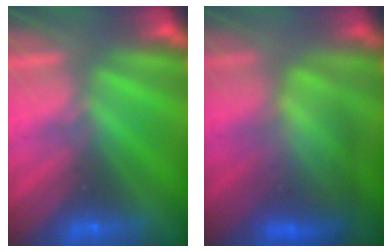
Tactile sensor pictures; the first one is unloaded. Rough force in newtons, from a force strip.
{"total": 3.7}